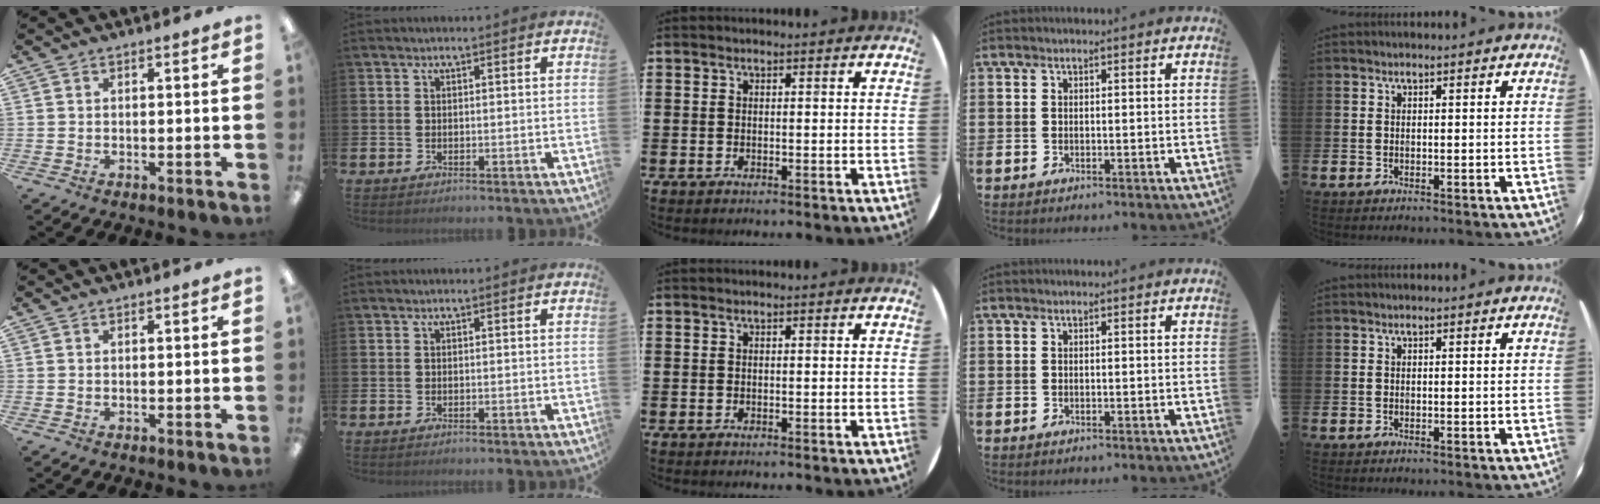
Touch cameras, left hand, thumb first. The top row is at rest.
{}